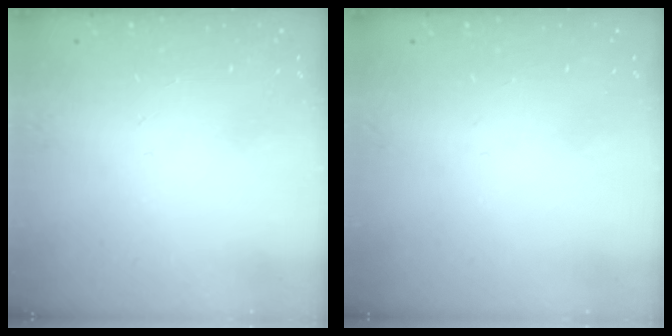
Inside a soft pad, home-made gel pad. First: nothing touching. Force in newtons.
{"total": 0.0}